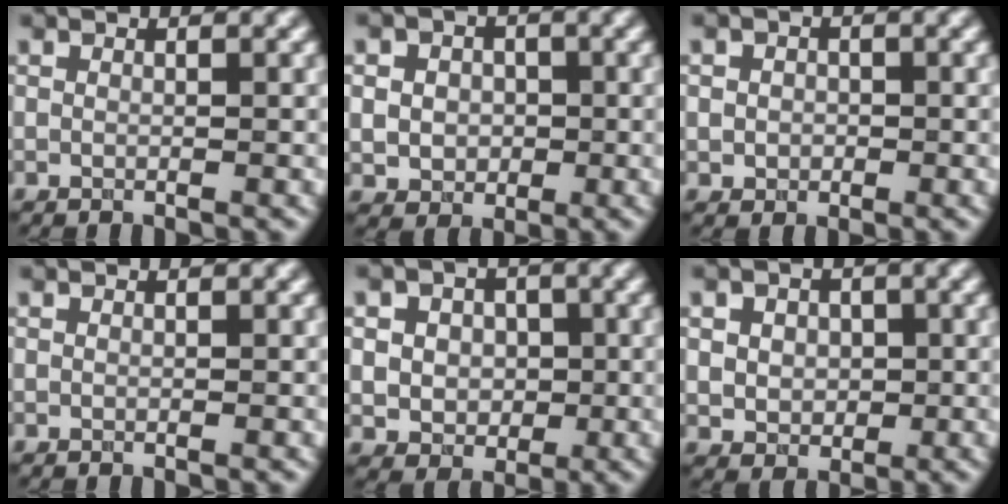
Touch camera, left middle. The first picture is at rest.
{"total": 4.4, "force": [0.5, 3.7, 2.2], "torque": [-0.029, 0.013, -0.010]}
{"total": 1.6, "force": [0.0, 1.5, 0.6], "torque": [0.002, -0.002, -0.006]}
{"total": 0.0}
{"total": 5.7, "force": [1.0, 4.9, 2.8], "torque": [-0.040, 0.019, 0.003]}
{"total": 4.0, "force": [0.9, 3.3, 2.1], "torque": [-0.039, 0.012, 0.005]}